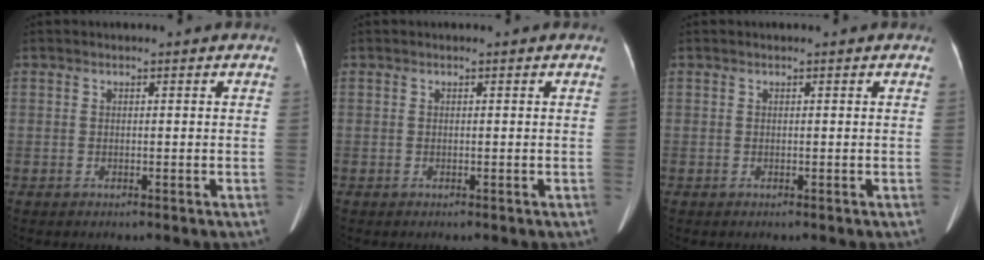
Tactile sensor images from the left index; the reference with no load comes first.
{"total": 0.0}
{"total": 0.0}